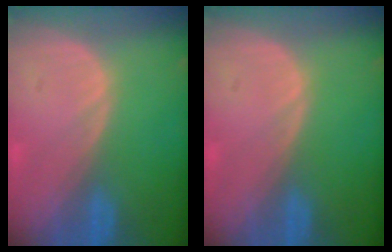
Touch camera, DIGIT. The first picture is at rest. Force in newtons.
{"total": 0.0}